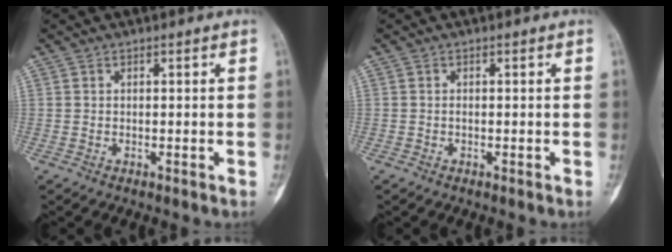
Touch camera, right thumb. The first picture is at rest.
{"total": 0.0}